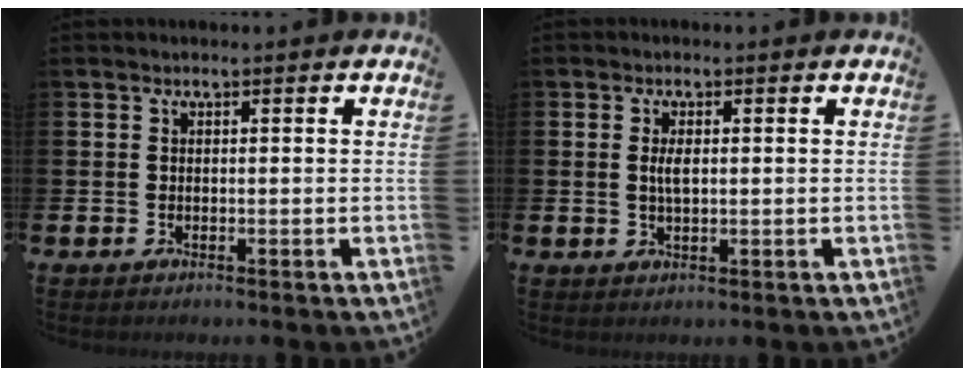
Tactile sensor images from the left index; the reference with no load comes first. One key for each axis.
{"total": 2.3, "fx": 0.5, "fy": 0.9, "fz": 2.0, "tx": -0.030, "ty": 0.000, "tz": 0.005}